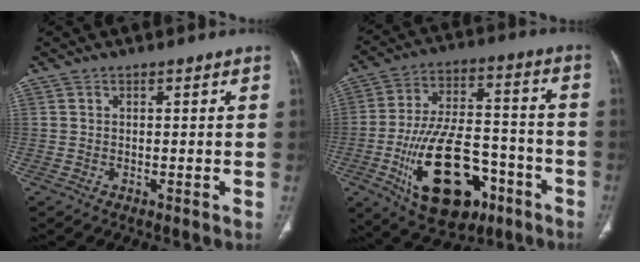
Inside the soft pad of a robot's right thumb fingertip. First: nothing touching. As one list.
[{"total": 22.2, "force": [-9.1, 11.9, 16.4], "torque": [-0.261, 0.049, -0.131]}]